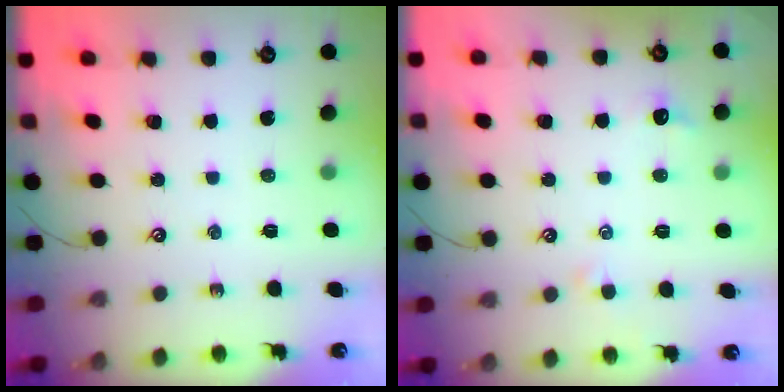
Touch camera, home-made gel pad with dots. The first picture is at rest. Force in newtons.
{"total": 1.1, "press": 0.9, "slide": 0.7}